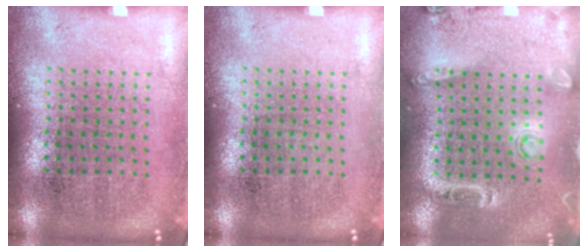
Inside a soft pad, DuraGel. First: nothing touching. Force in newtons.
{"total": 0.0}
{"total": 1.6, "press": 1.2, "slide": 1.1}